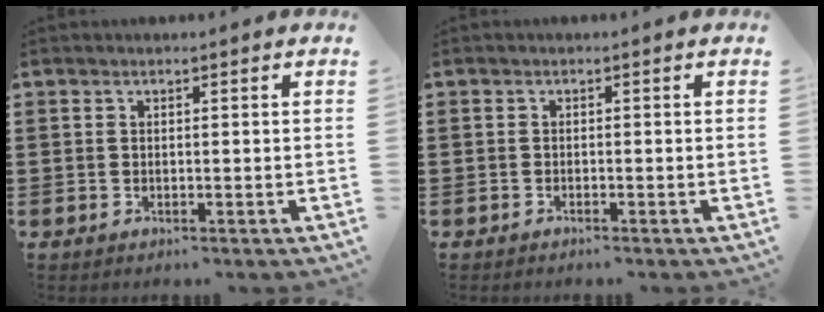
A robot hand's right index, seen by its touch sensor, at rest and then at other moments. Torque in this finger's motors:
{"motor_torque": [-0.18, 0.42, -0.51, -0.21]}